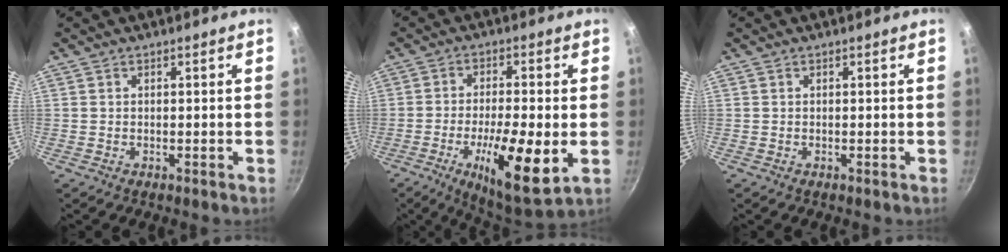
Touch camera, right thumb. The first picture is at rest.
{"total": 14.6, "force": [-3.7, 3.9, 13.5], "torque": [-0.222, 0.003, -0.060]}
{"total": 0.0}